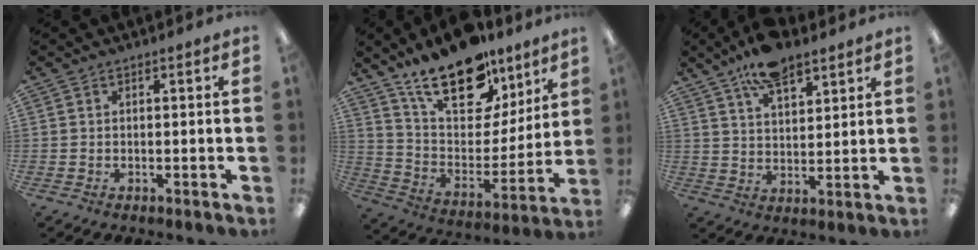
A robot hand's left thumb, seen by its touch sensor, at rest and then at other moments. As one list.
[{"total": 22.1, "force": [15.9, 10.2, 11.6], "torque": [-0.188, -0.101, 0.281]}, {"total": 10.4, "force": [7.9, 4.1, 5.5], "torque": [-0.093, -0.036, 0.140]}]